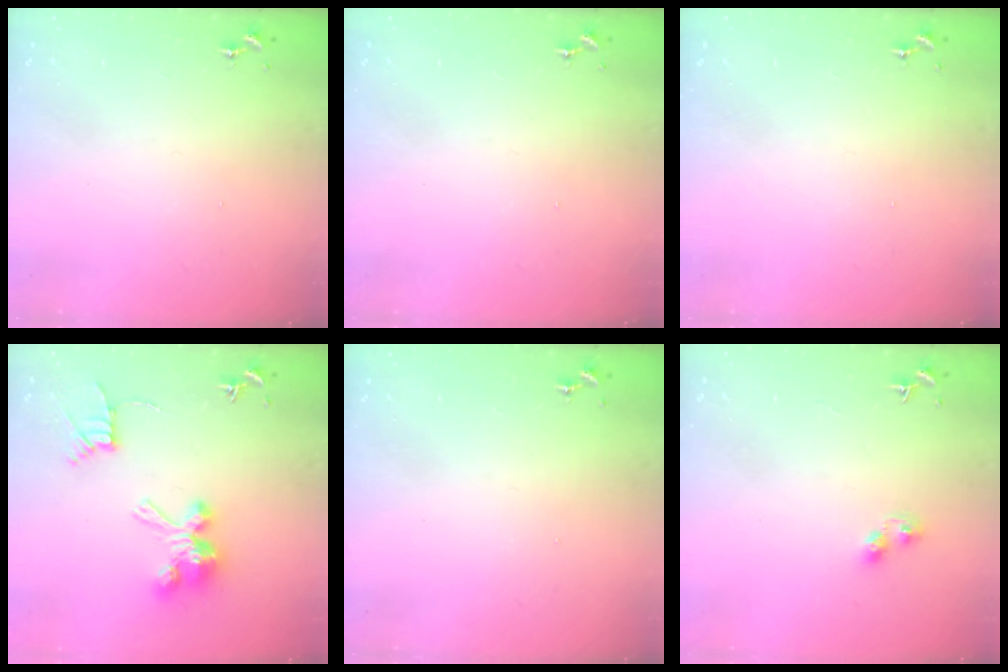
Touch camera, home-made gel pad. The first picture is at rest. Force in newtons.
{"total": 0.0}
{"total": 0.0}
{"total": 11.9, "press": 11.8, "slide": 0.6}
{"total": 0.0}
{"total": 4.7, "press": 4.7, "slide": 0.4}